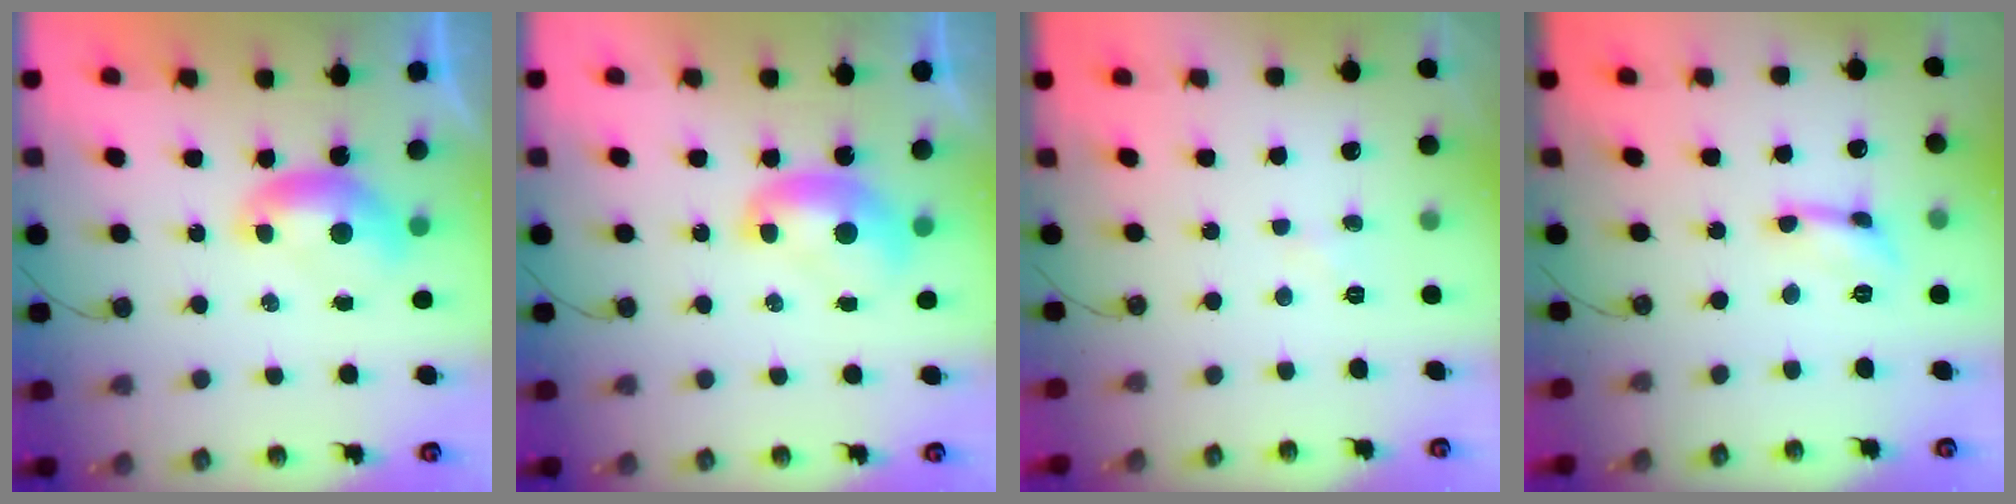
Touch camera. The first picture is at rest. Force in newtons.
{"total": 1.9, "press": 1.9, "slide": 0.2}
{"total": 0.9, "press": 0.9, "slide": 0.3}
{"total": 1.6, "press": 1.5, "slide": 0.4}